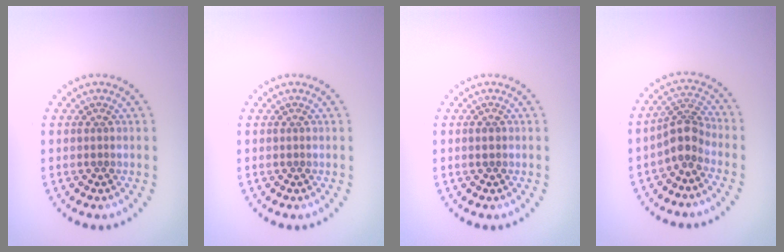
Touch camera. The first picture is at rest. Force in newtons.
{"total": 0.0}
{"total": 0.9, "press": 0.9, "slide": 0.2}
{"total": 2.9, "press": 2.2, "slide": 2.0}